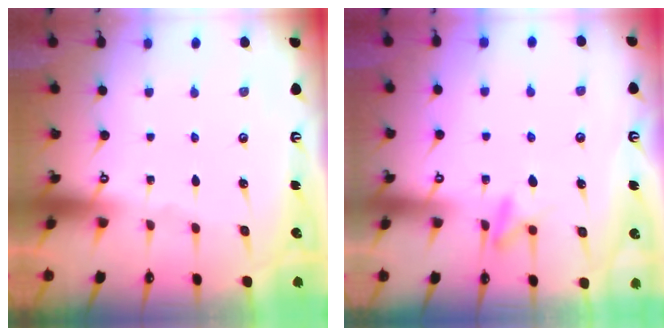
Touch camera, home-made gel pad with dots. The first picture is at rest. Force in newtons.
{"total": 8.3, "press": 8.3, "slide": 0.9}